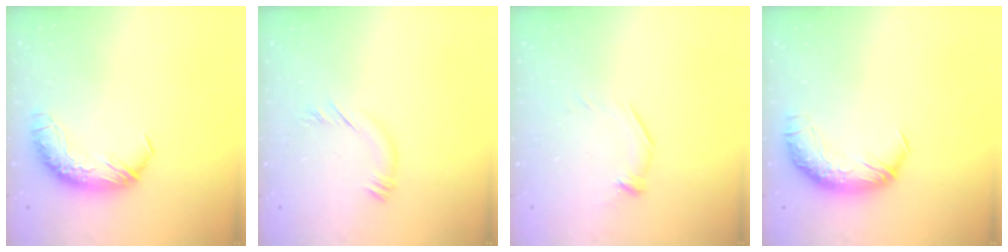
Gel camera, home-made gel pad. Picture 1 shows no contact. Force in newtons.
{"total": 5.2, "press": 5.2, "slide": 0.3}
{"total": 5.1, "press": 5.0, "slide": 0.8}
{"total": 2.3, "press": 0.9, "slide": 2.2}